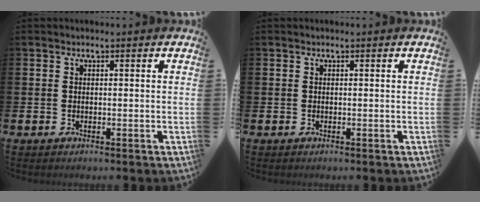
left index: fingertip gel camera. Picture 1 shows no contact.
{"total": 0.0}